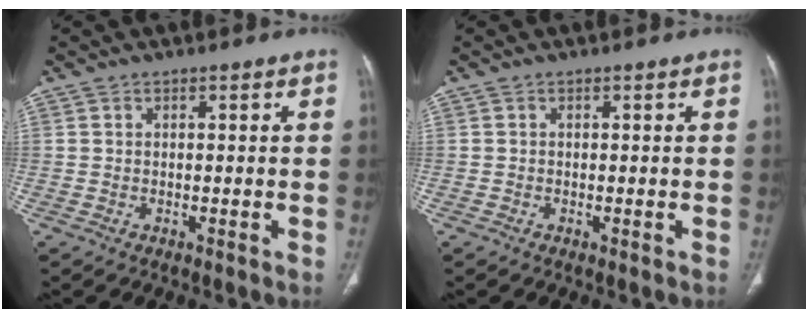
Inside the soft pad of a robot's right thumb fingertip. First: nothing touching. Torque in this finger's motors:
{"motor_torque": [0.10, 0.43, 0.02, 0.24, 0.05]}